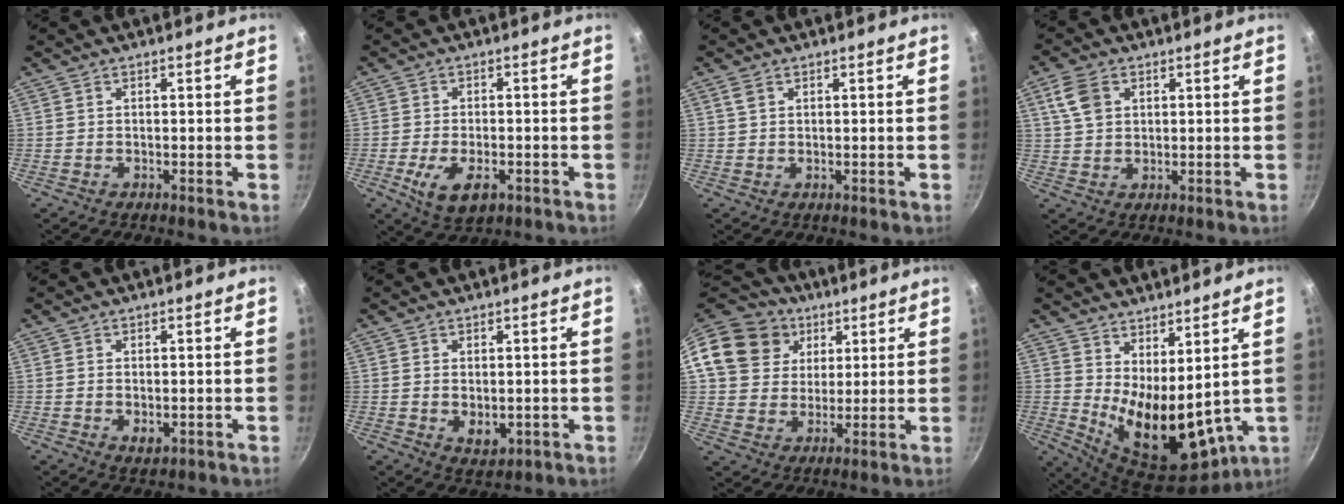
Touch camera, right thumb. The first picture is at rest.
{"total": 7.9, "force": [-3.0, 4.2, 6.0], "torque": [-0.105, 0.001, -0.045]}
{"total": 1.6, "force": [0.8, 1.1, 0.9], "torque": [-0.015, -0.001, 0.016]}
{"total": 6.2, "force": [2.3, 4.2, 3.8], "torque": [-0.068, -0.001, 0.043]}
{"total": 2.5, "force": [-0.2, 1.5, 1.9], "torque": [-0.031, -0.007, -0.002]}
{"total": 4.2, "force": [0.0, 2.7, 3.2], "torque": [-0.048, -0.015, 0.005]}
{"total": 16.6, "force": [6.8, 13.8, 6.2], "torque": [-0.101, 0.003, 0.118]}
{"total": 15.5, "force": [3.6, 7.3, 13.1], "torque": [-0.187, -0.051, 0.084]}